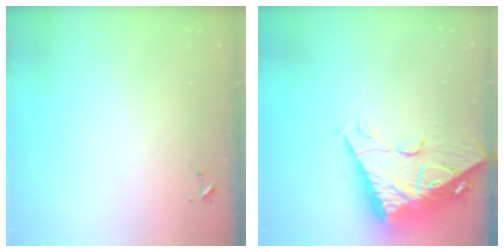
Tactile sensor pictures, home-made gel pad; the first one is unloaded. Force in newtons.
{"total": 21.1, "press": 21.0, "slide": 2.0}